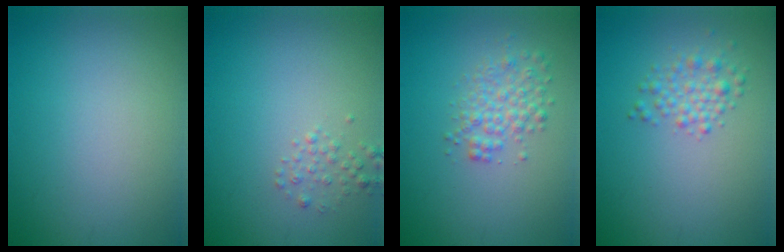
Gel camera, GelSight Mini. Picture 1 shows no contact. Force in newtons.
{"total": 1.2, "press": 1.2, "slide": 0.1}
{"total": 2.6, "press": 2.6, "slide": 0.1}
{"total": 2.2, "press": 2.2, "slide": 0.1}